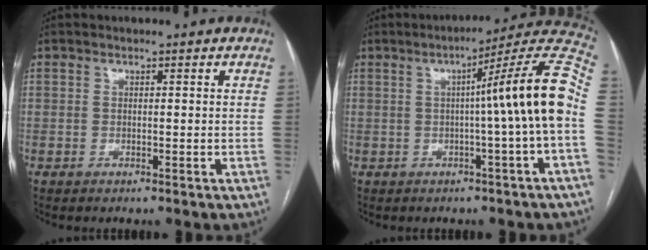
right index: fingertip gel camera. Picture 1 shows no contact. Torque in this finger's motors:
{"motor_torque": [1.30, -0.17, 0.47, 0.15]}